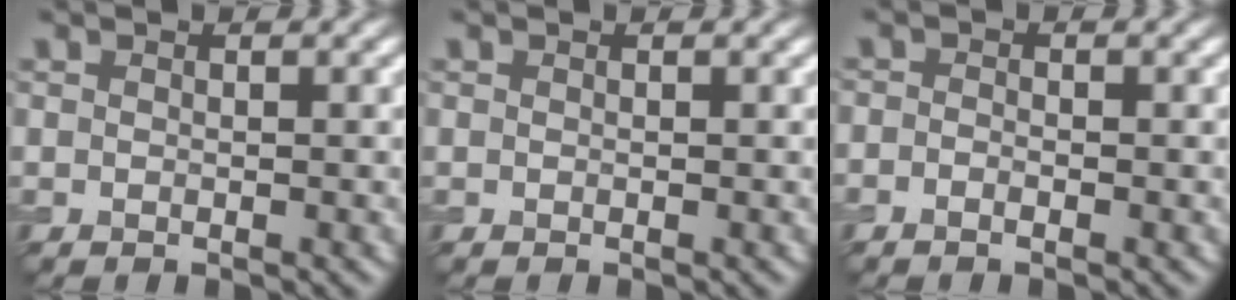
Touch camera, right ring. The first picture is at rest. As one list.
[{"total": 0.0}, {"total": 1.0, "force": [-0.6, 0.5, 0.6], "torque": [-0.006, -0.003, -0.015]}]